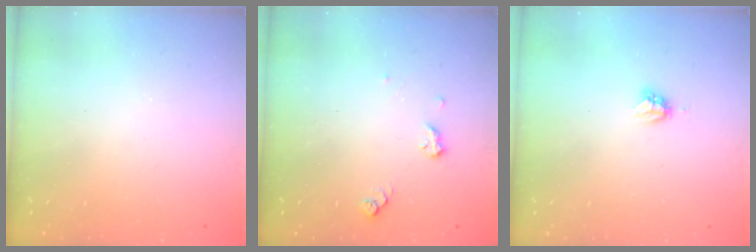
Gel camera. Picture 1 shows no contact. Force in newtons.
{"total": 6.0, "press": 5.7, "slide": 1.7}
{"total": 3.3, "press": 3.3, "slide": 0.5}